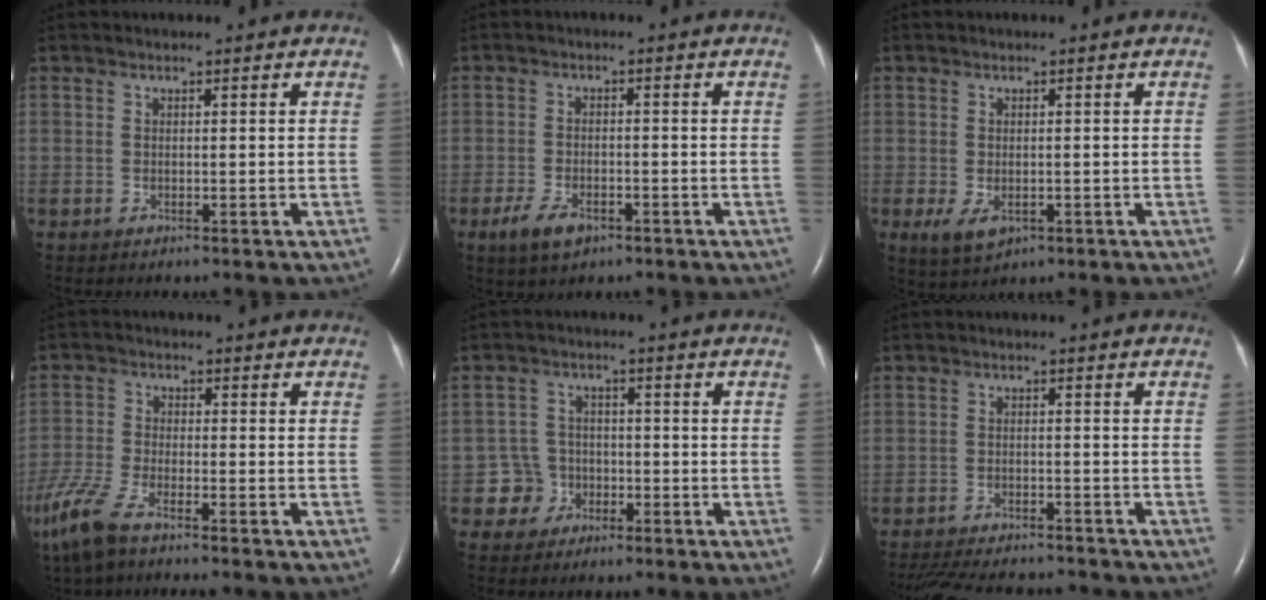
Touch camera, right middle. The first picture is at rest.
{"total": 4.6, "force": [-2.8, 2.2, 3.0], "torque": [-0.068, -0.004, -0.046]}
{"total": 3.6, "force": [-1.3, 2.0, 2.7], "torque": [-0.053, -0.007, -0.012]}
{"total": 8.5, "force": [-6.4, 1.6, 5.3], "torque": [-0.126, -0.024, -0.128]}
{"total": 4.2, "force": [-2.0, 3.7, -0.4], "torque": [0.013, 0.016, -0.037]}
{"total": 14.4, "force": [-13.1, 2.9, 5.1], "torque": [-0.115, -0.016, -0.187]}